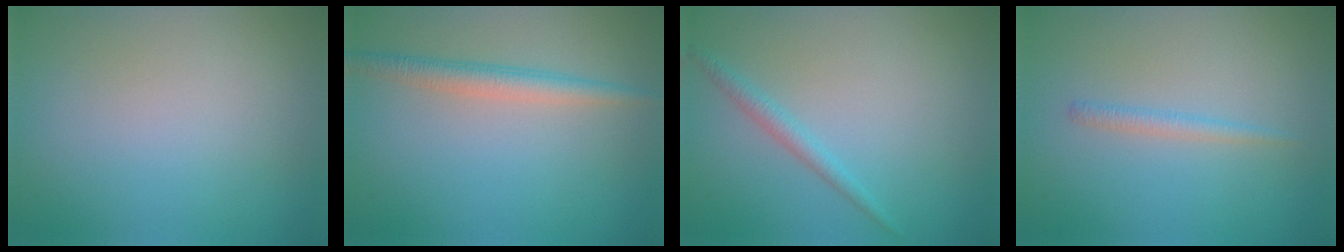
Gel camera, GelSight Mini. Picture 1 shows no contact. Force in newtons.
{"total": 2.5, "press": 2.5, "slide": 0.0}
{"total": 1.5, "press": 1.5, "slide": 0.1}
{"total": 1.1, "press": 1.1, "slide": 0.1}